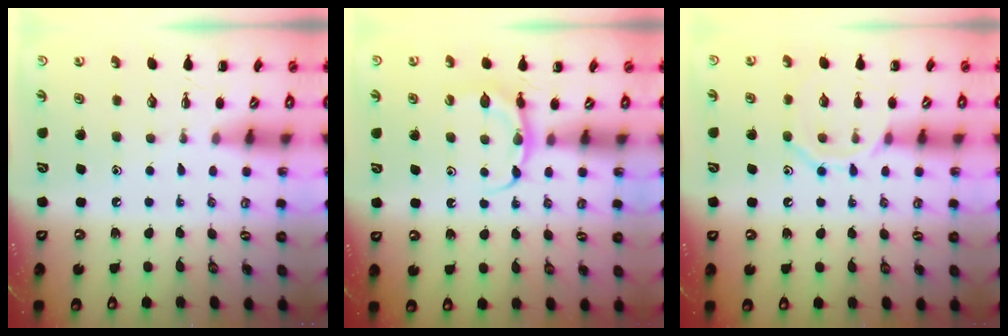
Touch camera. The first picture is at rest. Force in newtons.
{"total": 5.4, "press": 5.4, "slide": 0.4}
{"total": 10.2, "press": 10.1, "slide": 0.6}